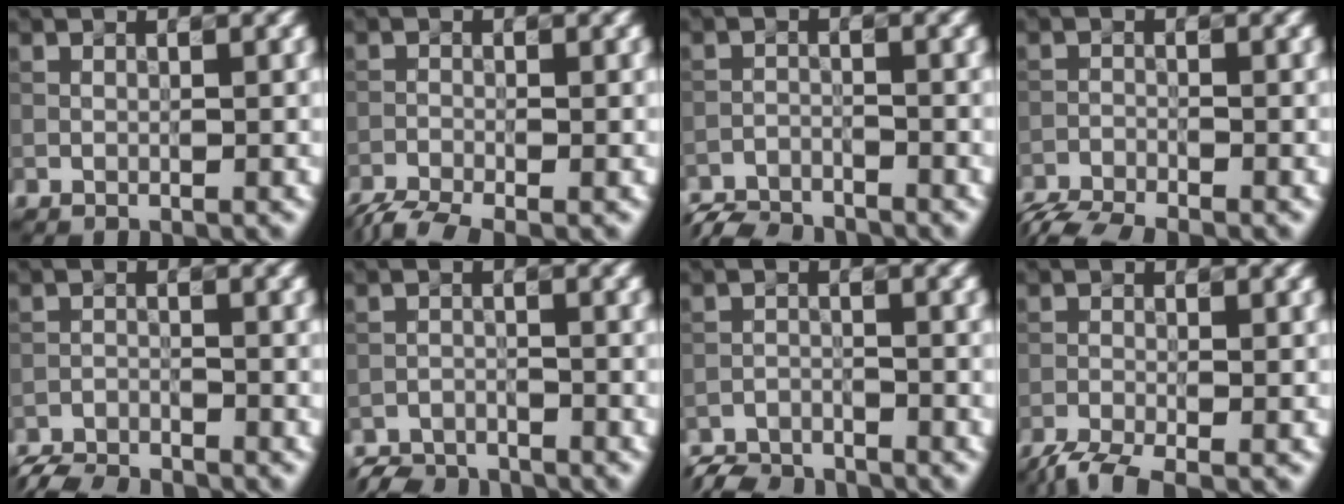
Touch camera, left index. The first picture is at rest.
{"total": 3.8, "force": [-3.1, 0.7, 2.0], "torque": [-0.041, -0.015, -0.070]}
{"total": 4.1, "force": [-4.0, 0.6, 0.5], "torque": [-0.009, -0.010, -0.080]}
{"total": 5.0, "force": [-4.7, 0.7, 1.6], "torque": [-0.041, -0.024, -0.087]}
{"total": 4.1, "force": [-4.1, 0.4, 0.7], "torque": [-0.020, -0.014, -0.081]}
{"total": 3.2, "force": [-3.1, 0.7, 0.2], "torque": [0.001, -0.002, -0.062]}
{"total": 3.6, "force": [-3.5, 0.7, 0.3], "torque": [-0.003, -0.006, -0.073]}
{"total": 3.3, "force": [-2.7, 0.7, 1.9], "torque": [-0.042, -0.011, -0.062]}